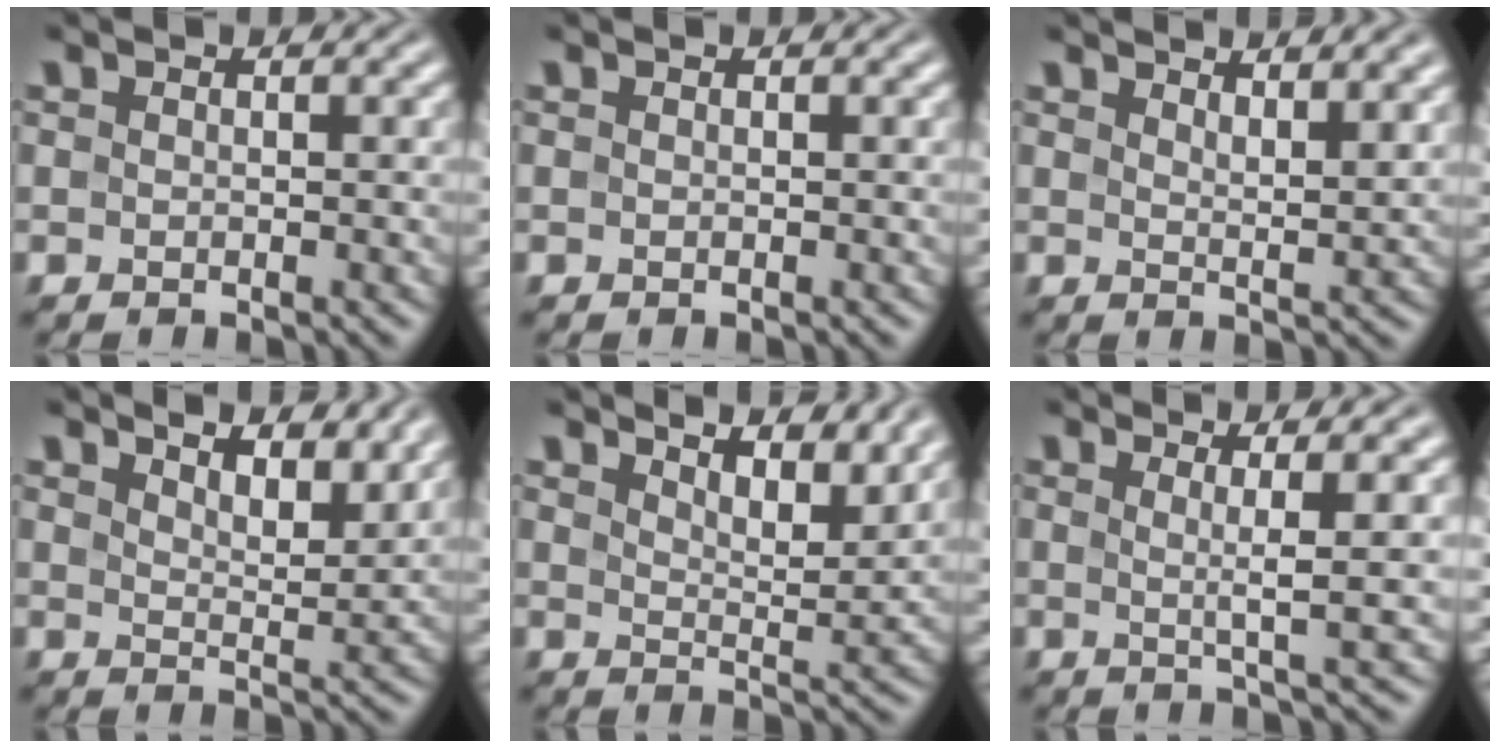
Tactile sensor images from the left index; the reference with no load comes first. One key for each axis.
{"total": 0.0}
{"total": 3.5, "fx": 2.8, "fy": 0.8, "fz": 2.0, "tx": -0.022, "ty": 0.005, "tz": 0.042}
{"total": 6.0, "fx": 4.6, "fy": 1.9, "fz": 3.4, "tx": -0.033, "ty": 0.003, "tz": 0.051}
{"total": 6.6, "fx": 5.2, "fy": 1.8, "fz": 3.5, "tx": -0.034, "ty": 0.004, "tz": 0.056}
{"total": 3.3, "fx": 0.8, "fy": 0.4, "fz": 3.2, "tx": -0.054, "ty": -0.001, "tz": 0.009}